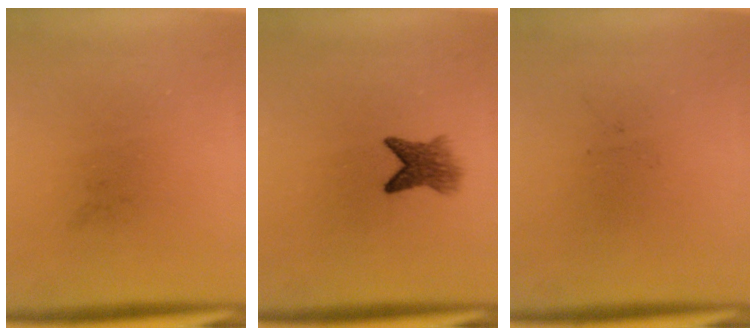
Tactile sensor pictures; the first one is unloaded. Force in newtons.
{"total": 3.9}
{"total": 0.0}